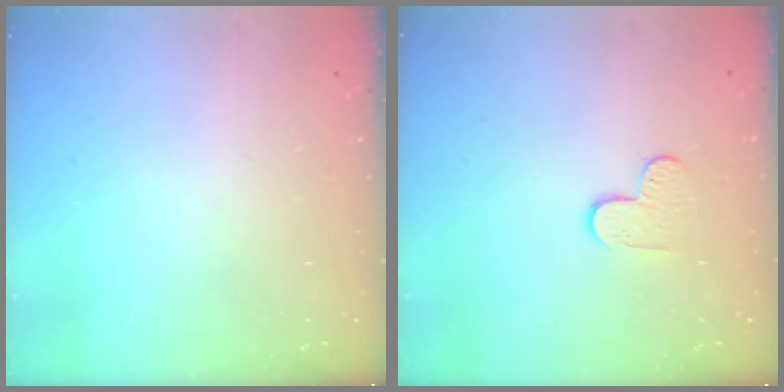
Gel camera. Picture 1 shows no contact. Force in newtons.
{"total": 4.5, "press": 4.5, "slide": 0.4}